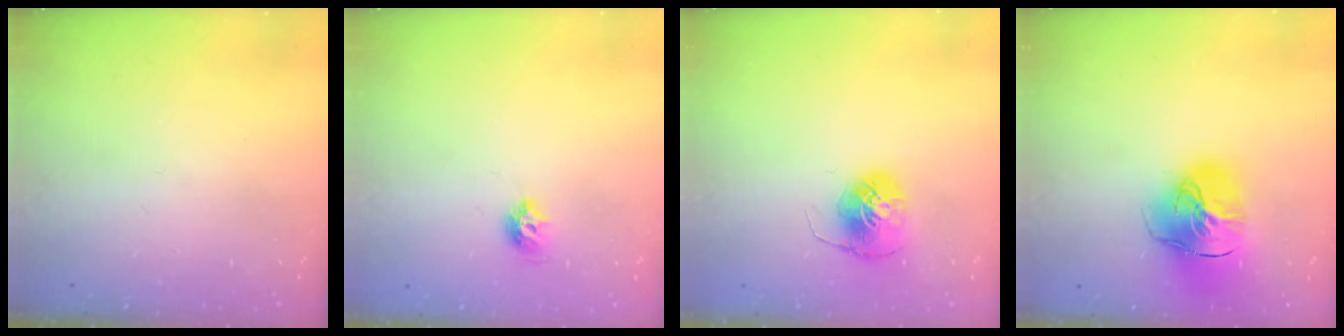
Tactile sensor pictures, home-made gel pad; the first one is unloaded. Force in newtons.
{"total": 6.6, "press": 6.6, "slide": 0.9}
{"total": 7.9, "press": 7.9, "slide": 0.3}
{"total": 20.8, "press": 20.6, "slide": 2.7}